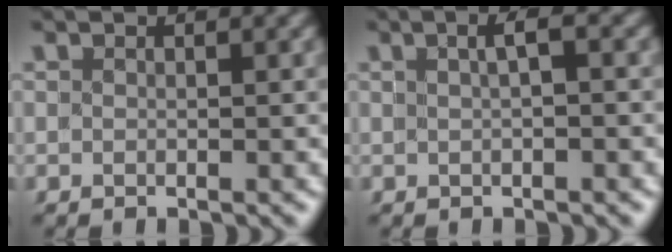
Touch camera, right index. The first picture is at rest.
{"total": 1.3, "force": [0.1, 0.1, 1.3], "torque": [-0.014, 0.004, 0.005]}